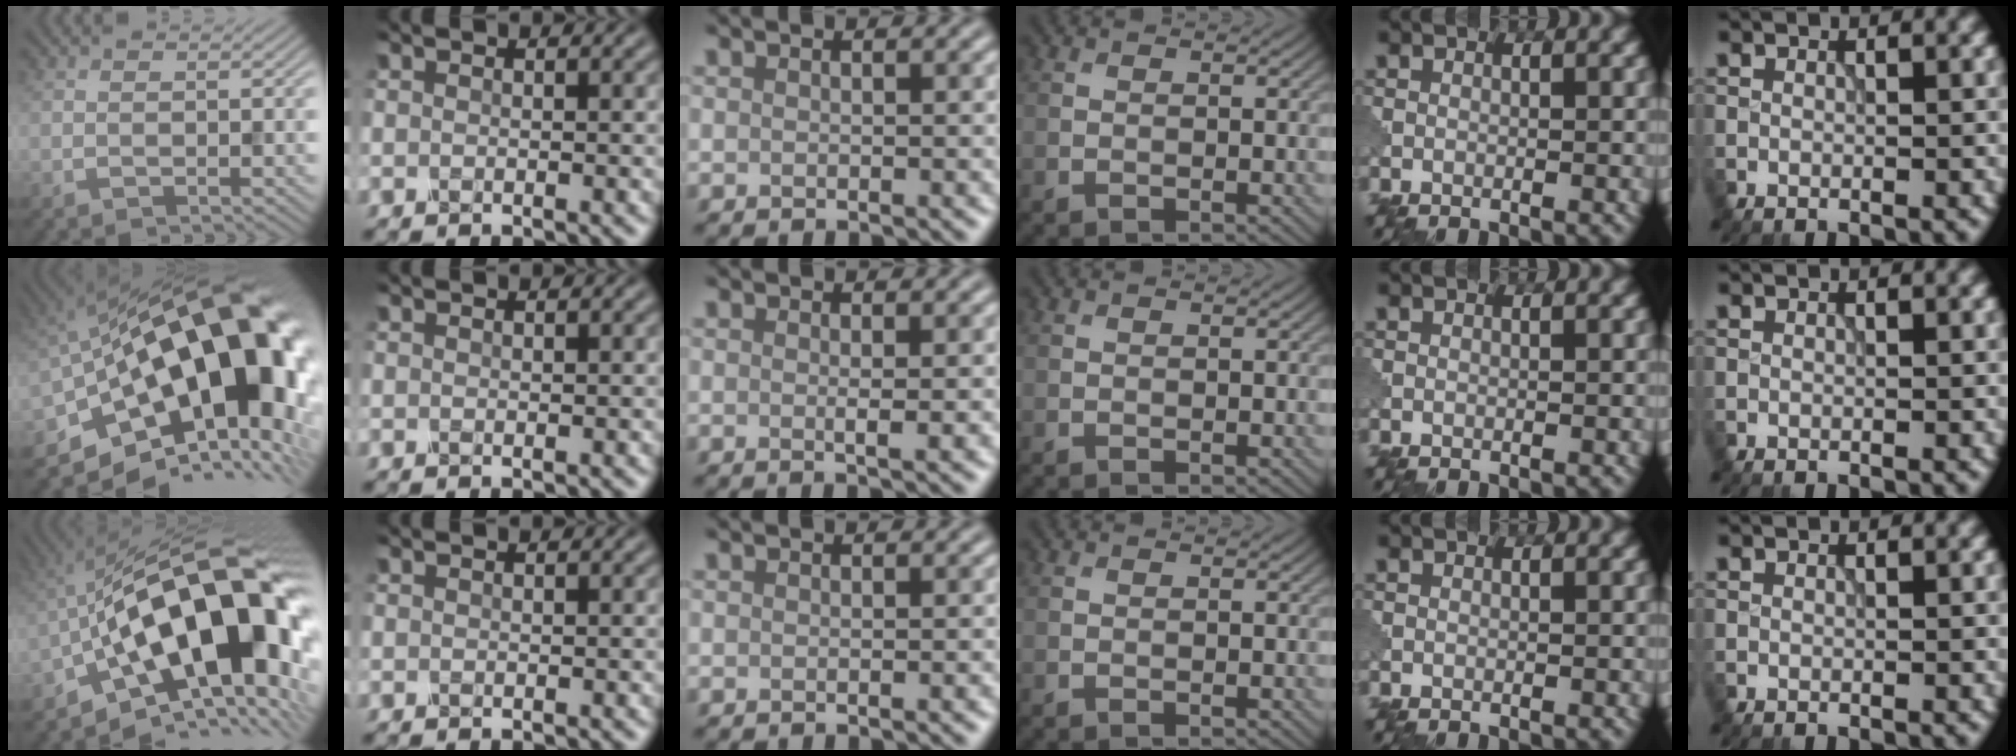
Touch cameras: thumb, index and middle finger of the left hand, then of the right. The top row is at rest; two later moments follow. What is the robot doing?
{"motion": "shake", "object": "salt shaker"}